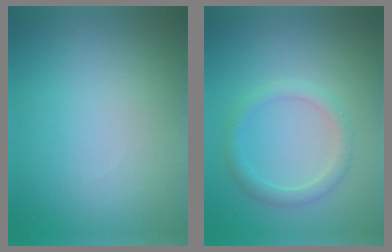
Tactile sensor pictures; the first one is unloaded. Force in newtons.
{"total": 2.0, "press": 2.0, "slide": 0.1}